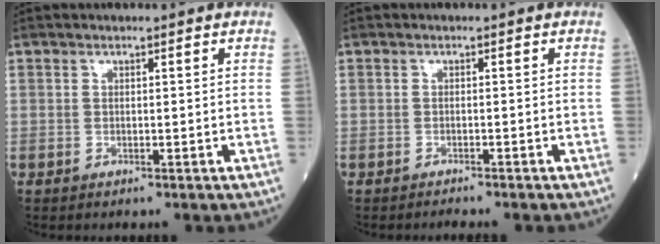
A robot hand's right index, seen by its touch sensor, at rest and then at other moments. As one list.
[{"total": 2.5, "force": [-2.4, 0.1, 0.9], "torque": [-0.012, -0.002, -0.029]}]